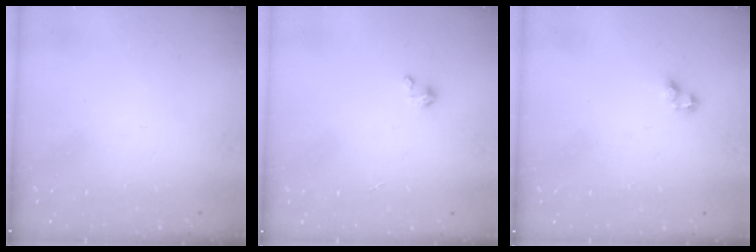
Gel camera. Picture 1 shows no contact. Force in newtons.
{"total": 2.3, "press": 2.3, "slide": 0.2}
{"total": 3.5, "press": 3.5, "slide": 0.3}